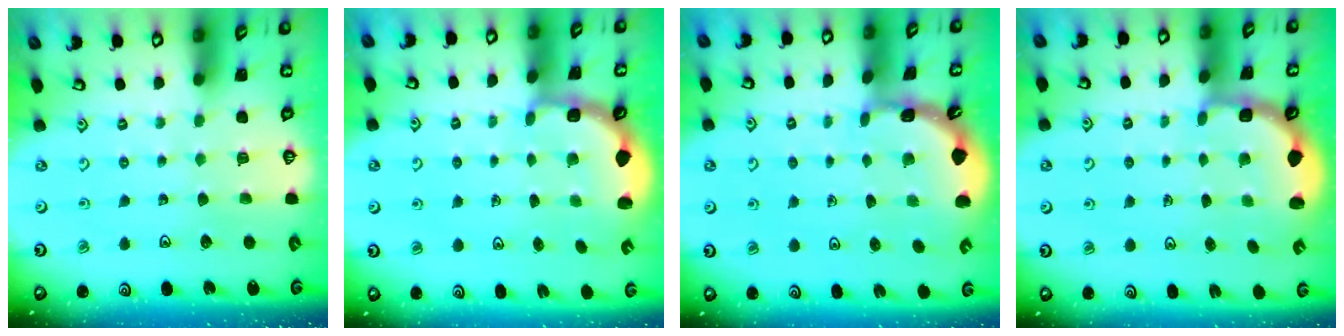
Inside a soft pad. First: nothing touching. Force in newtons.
{"total": 2.8, "press": 2.3, "slide": 1.7}
{"total": 1.8, "press": 1.8, "slide": 0.1}
{"total": 3.0, "press": 2.0, "slide": 2.2}